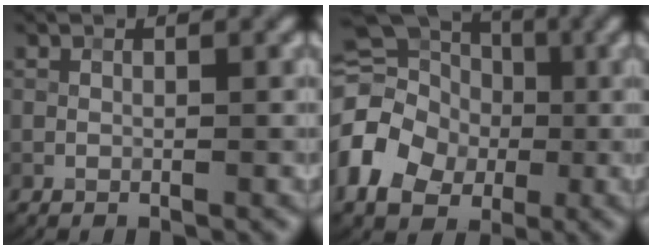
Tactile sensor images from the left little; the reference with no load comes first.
{"total": 10.0, "force": [-2.1, 8.0, 5.6], "torque": [-0.114, -0.009, -0.048]}